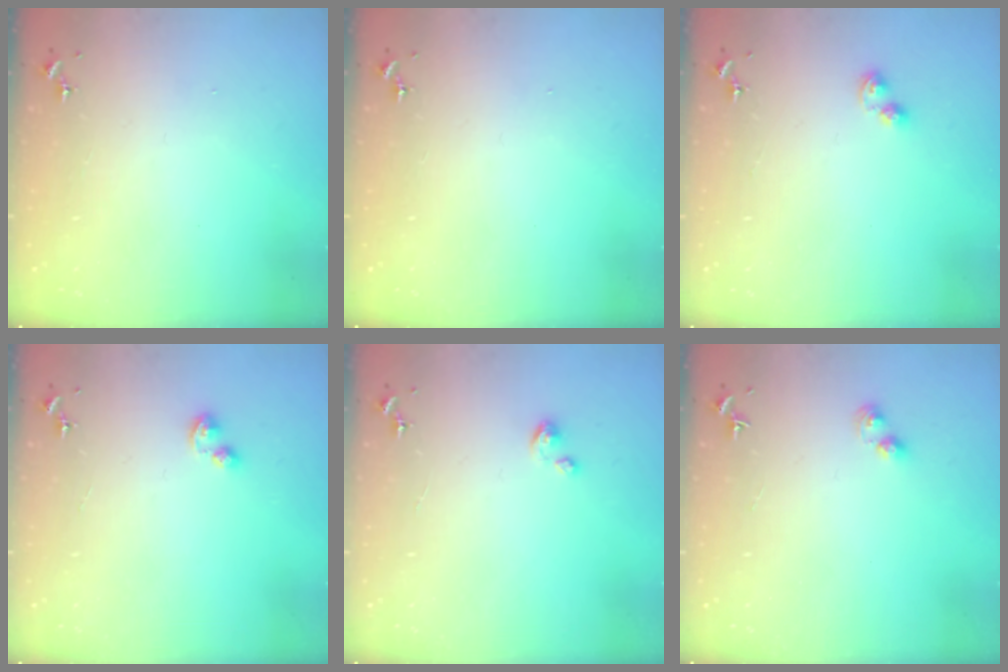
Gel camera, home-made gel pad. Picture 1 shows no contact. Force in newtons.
{"total": 0.0}
{"total": 4.1, "press": 4.1, "slide": 0.5}
{"total": 2.8, "press": 2.8, "slide": 0.5}
{"total": 2.1, "press": 2.1, "slide": 0.1}
{"total": 3.6, "press": 3.6, "slide": 0.4}